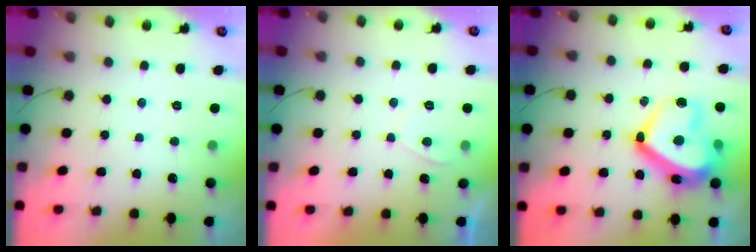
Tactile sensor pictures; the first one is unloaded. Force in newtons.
{"total": 1.1, "press": 1.0, "slide": 0.5}
{"total": 22.3, "press": 22.2, "slide": 1.5}